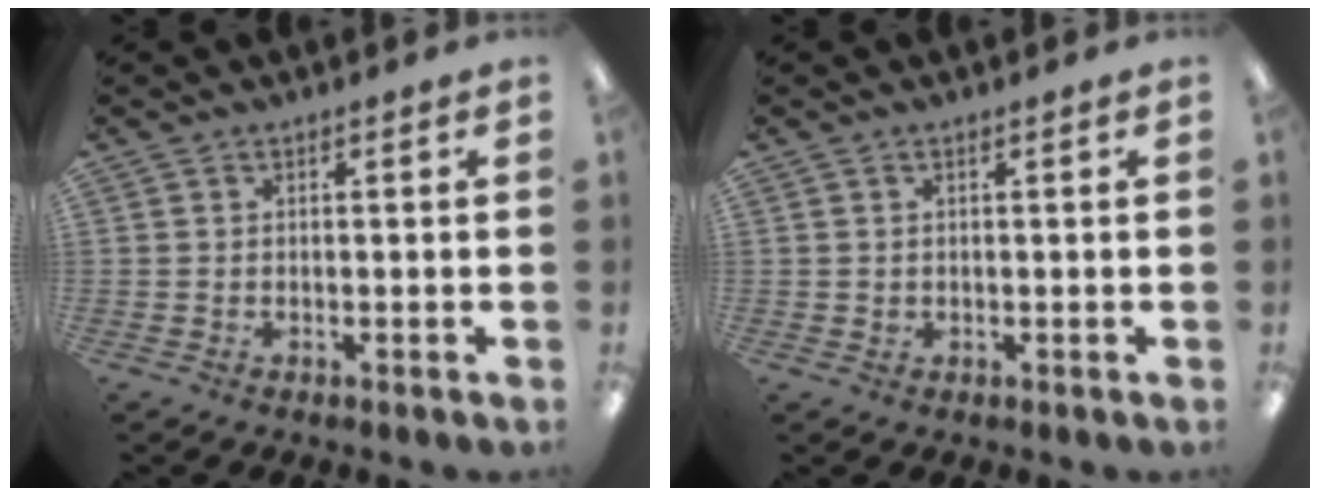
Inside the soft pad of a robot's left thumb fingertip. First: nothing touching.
{"total": 0.7, "force": [0.4, 0.5, 0.2], "torque": [-0.005, 0.003, 0.007]}